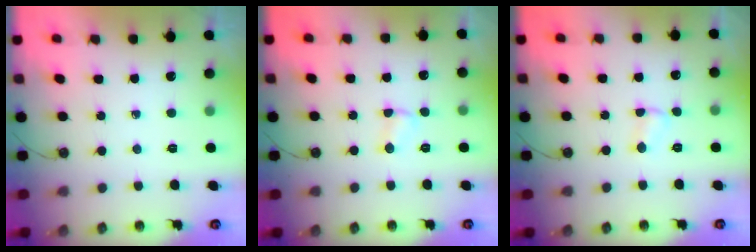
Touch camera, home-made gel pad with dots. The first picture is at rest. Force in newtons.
{"total": 3.7, "press": 3.7, "slide": 0.4}
{"total": 3.5, "press": 3.4, "slide": 0.4}